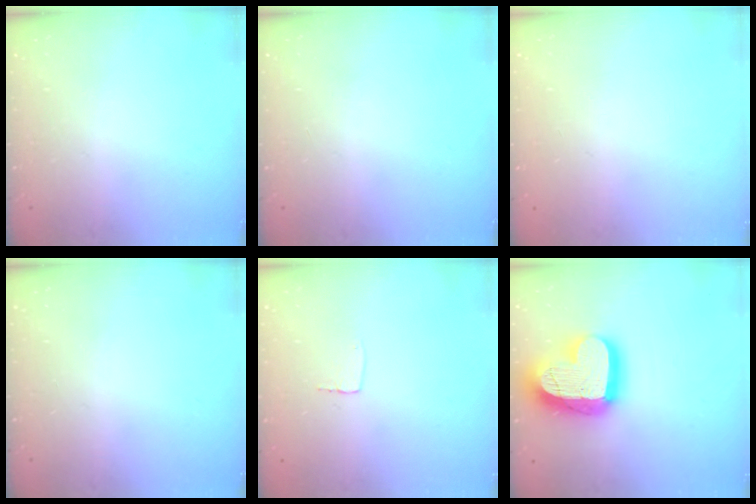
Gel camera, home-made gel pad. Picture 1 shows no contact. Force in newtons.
{"total": 0.0}
{"total": 0.0}
{"total": 0.0}
{"total": 2.7, "press": 2.7, "slide": 0.1}
{"total": 23.3, "press": 23.3, "slide": 1.9}